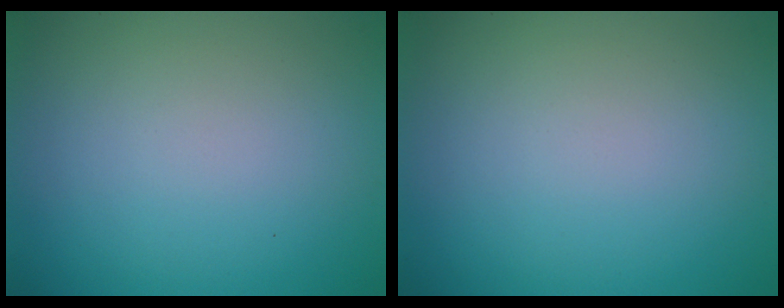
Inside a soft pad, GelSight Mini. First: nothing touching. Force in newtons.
{"total": 0.0}